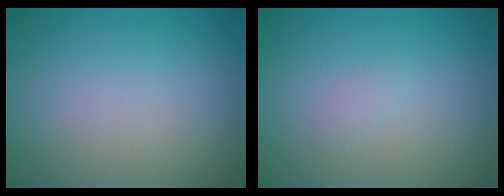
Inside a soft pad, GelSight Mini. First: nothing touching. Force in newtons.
{"total": 0.6, "press": 0.6, "slide": 0.0}